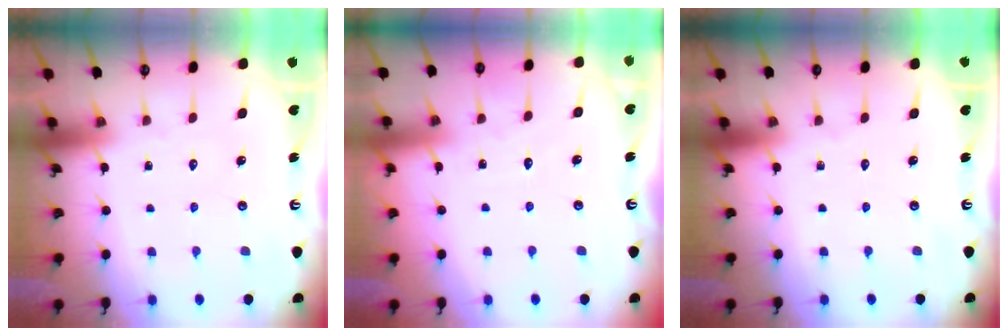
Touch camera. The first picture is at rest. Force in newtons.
{"total": 3.2, "press": 3.2, "slide": 0.3}
{"total": 0.0}